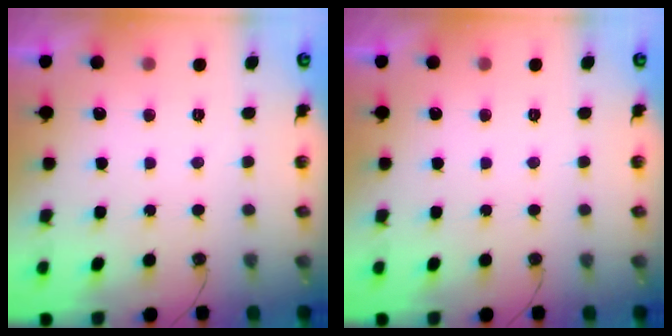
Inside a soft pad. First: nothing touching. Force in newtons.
{"total": 0.0}